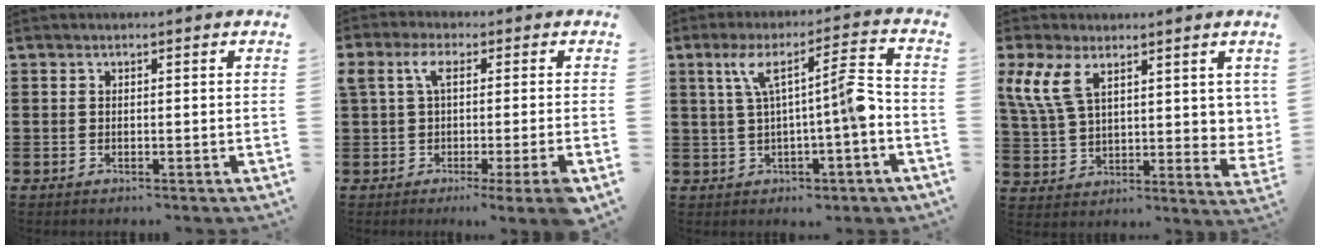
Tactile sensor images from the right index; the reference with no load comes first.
{"total": 6.3, "force": [-0.4, 0.7, 6.3], "torque": [-0.119, -0.005, -0.009]}
{"total": 10.0, "force": [0.6, 2.5, 9.7], "torque": [-0.169, 0.012, 0.002]}
{"total": 9.5, "force": [5.5, 4.9, 6.1], "torque": [-0.144, -0.004, 0.105]}